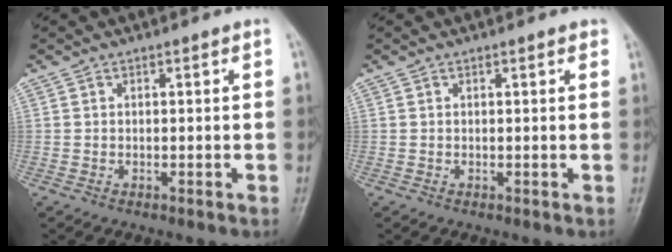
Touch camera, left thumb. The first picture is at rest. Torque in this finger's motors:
{"motor_torque": [-0.16, -0.08, -0.31, -0.30, 0.02]}